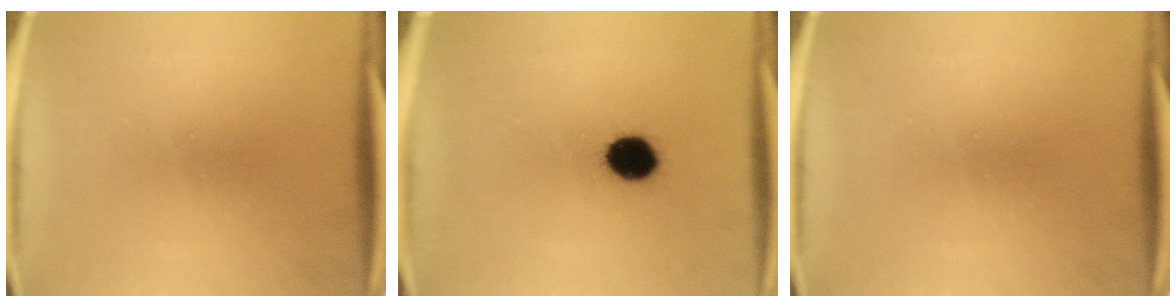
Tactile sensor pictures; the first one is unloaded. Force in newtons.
{"total": 8.2}
{"total": 0.0}